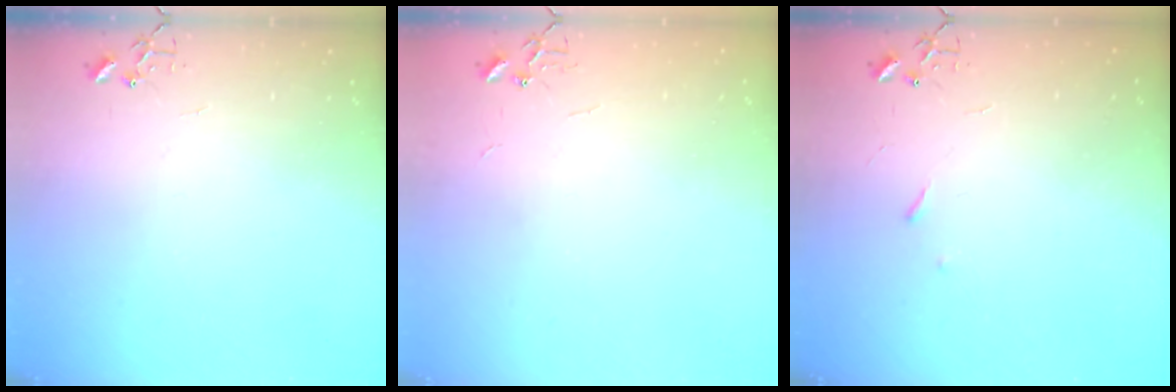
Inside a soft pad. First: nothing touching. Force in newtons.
{"total": 2.2, "press": 2.2, "slide": 0.3}
{"total": 2.9, "press": 2.8, "slide": 0.5}